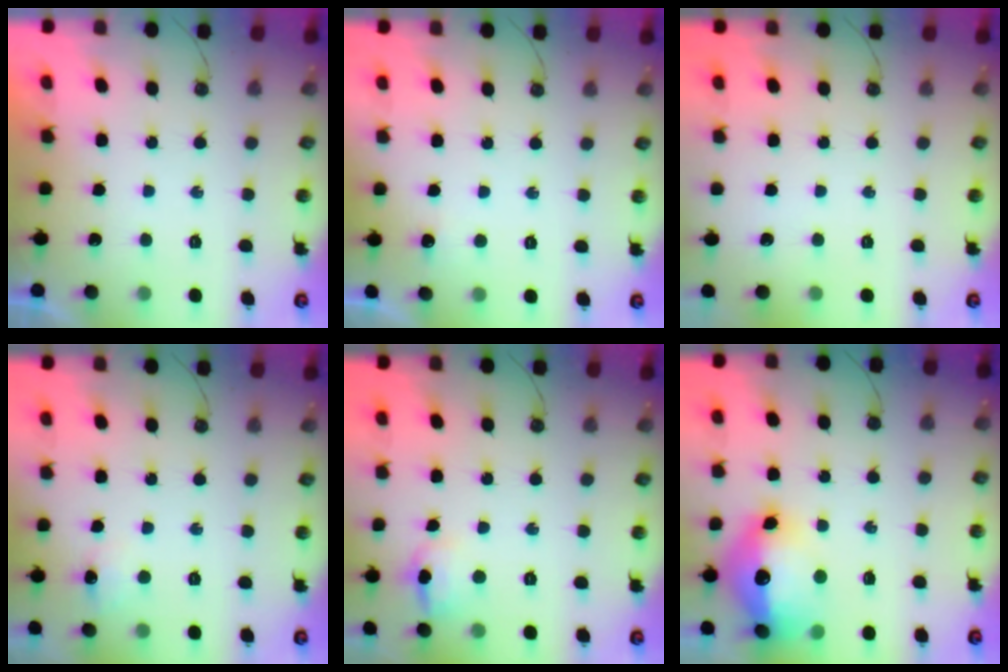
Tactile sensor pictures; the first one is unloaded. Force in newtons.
{"total": 12.3, "press": 3.1, "slide": 11.9}
{"total": 0.0}
{"total": 6.1, "press": 6.0, "slide": 1.1}
{"total": 8.4, "press": 8.2, "slide": 1.4}
{"total": 18.2, "press": 18.1, "slide": 1.7}